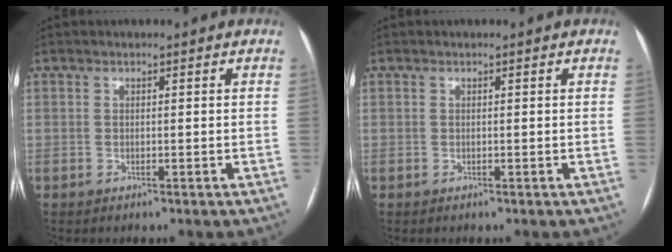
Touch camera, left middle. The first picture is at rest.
{"total": 0.0}